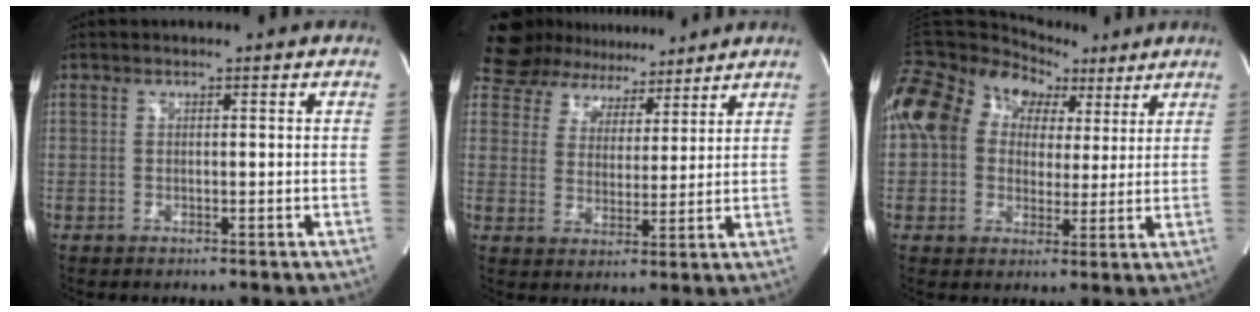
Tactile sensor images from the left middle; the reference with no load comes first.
{"total": 12.6, "force": [10.9, 5.7, 2.9], "torque": [-0.050, 0.023, 0.171]}
{"total": 19.5, "force": [7.0, 14.2, 11.3], "torque": [-0.240, 0.092, 0.122]}